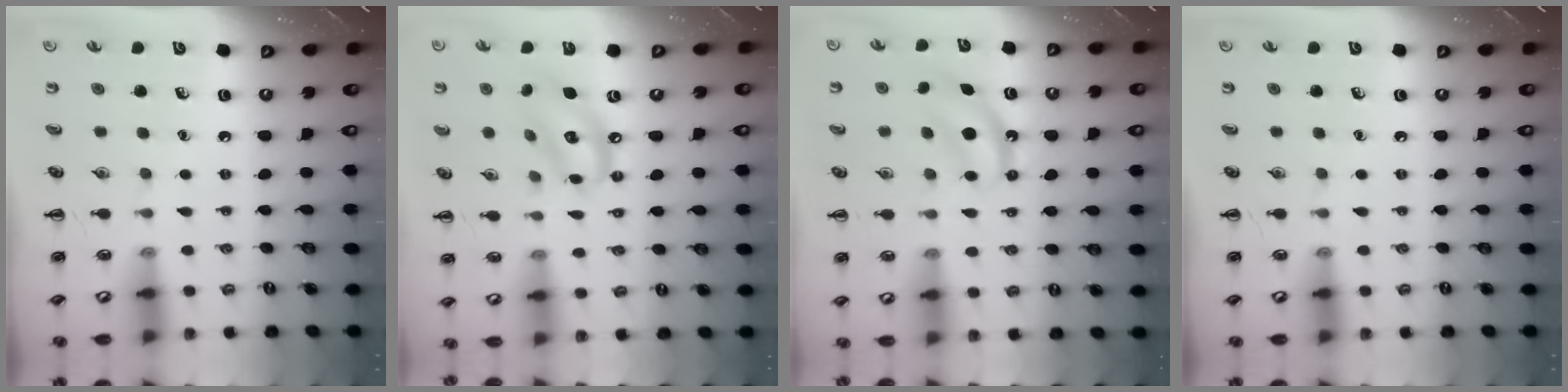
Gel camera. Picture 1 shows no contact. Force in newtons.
{"total": 11.4, "press": 11.2, "slide": 1.8}
{"total": 6.3, "press": 6.2, "slide": 1.2}
{"total": 0.0}